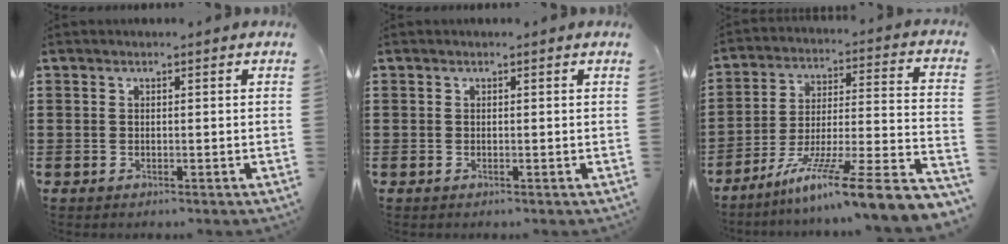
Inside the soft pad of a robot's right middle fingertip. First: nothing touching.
{"total": 0.0}
{"total": 11.3, "force": [-8.1, -0.2, 7.8], "torque": [-0.117, -0.002, -0.150]}